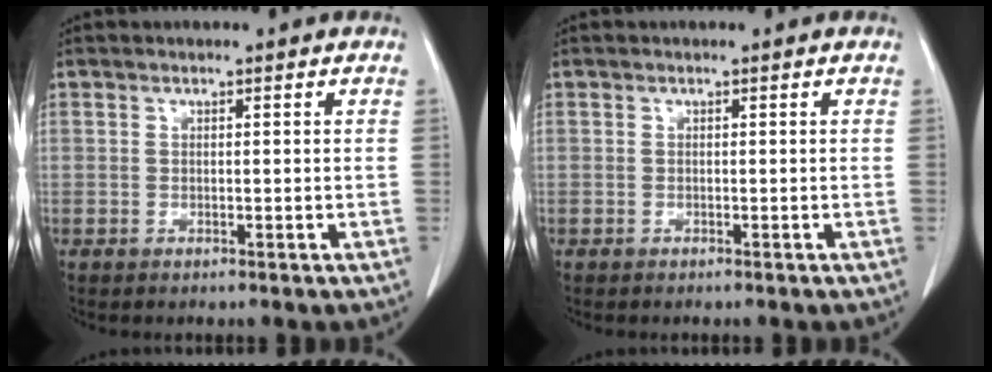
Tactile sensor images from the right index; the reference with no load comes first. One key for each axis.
{"total": 0.0}